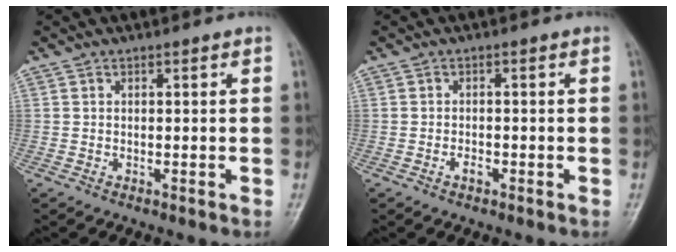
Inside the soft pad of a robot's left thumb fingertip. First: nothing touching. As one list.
[{"total": 1.9, "force": [-1.0, 1.1, 1.2], "torque": [-0.014, 0.012, -0.020]}]